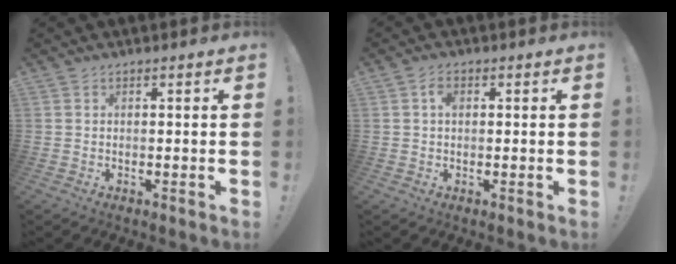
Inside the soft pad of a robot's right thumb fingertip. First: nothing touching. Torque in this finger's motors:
{"motor_torque": [0.03, 0.03, 0.12, -0.07, 0.01]}